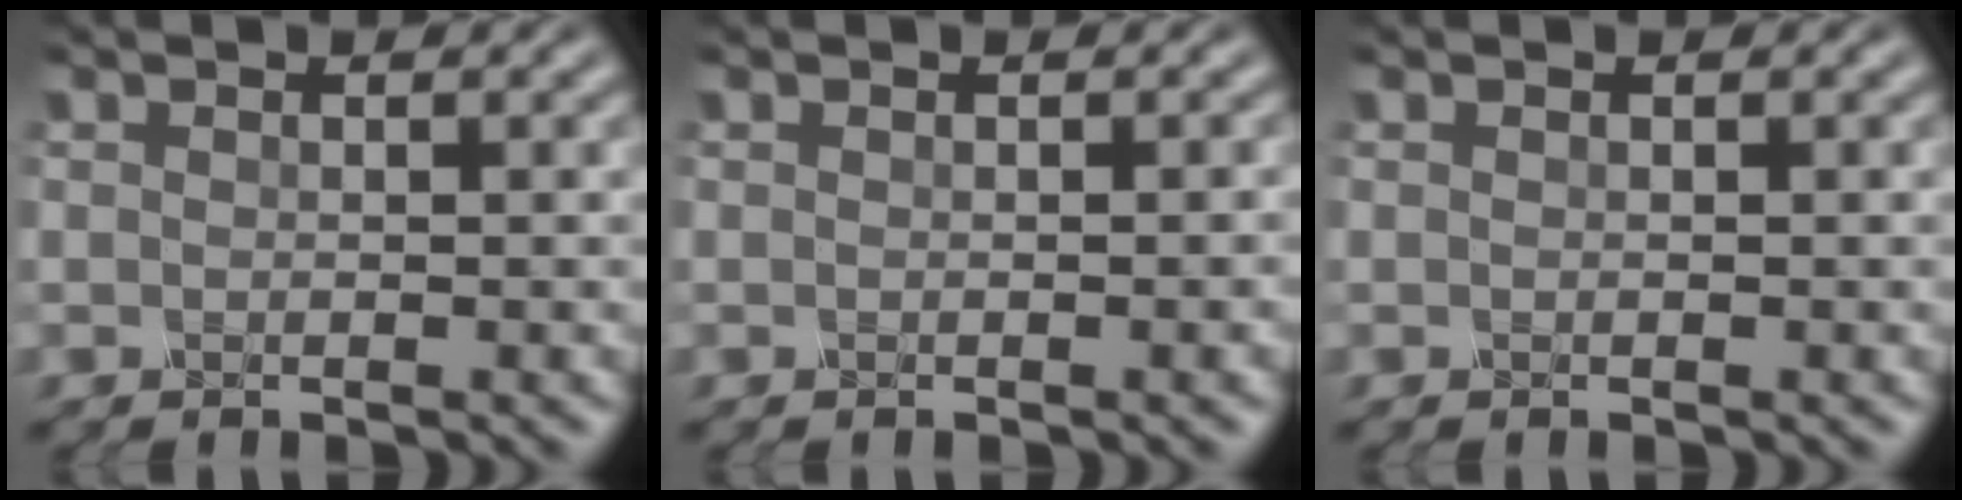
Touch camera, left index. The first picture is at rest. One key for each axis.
{"total": 0.9, "fx": -0.1, "fy": 0.2, "fz": 0.9, "tx": -0.008, "ty": 0.001, "tz": -0.001}
{"total": 0.0}